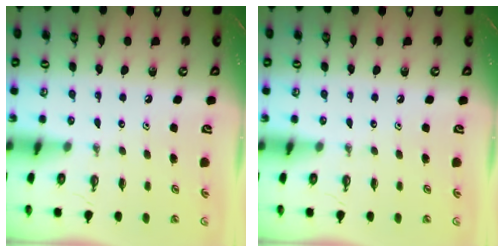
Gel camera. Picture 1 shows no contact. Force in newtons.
{"total": 0.0}